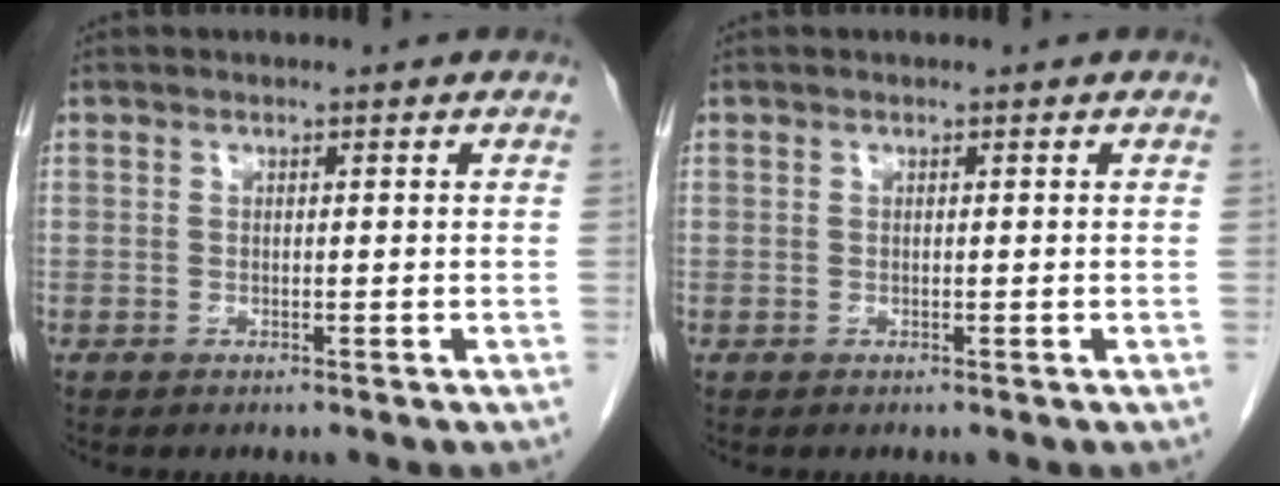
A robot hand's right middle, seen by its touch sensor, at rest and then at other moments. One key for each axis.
{"total": 0.0}